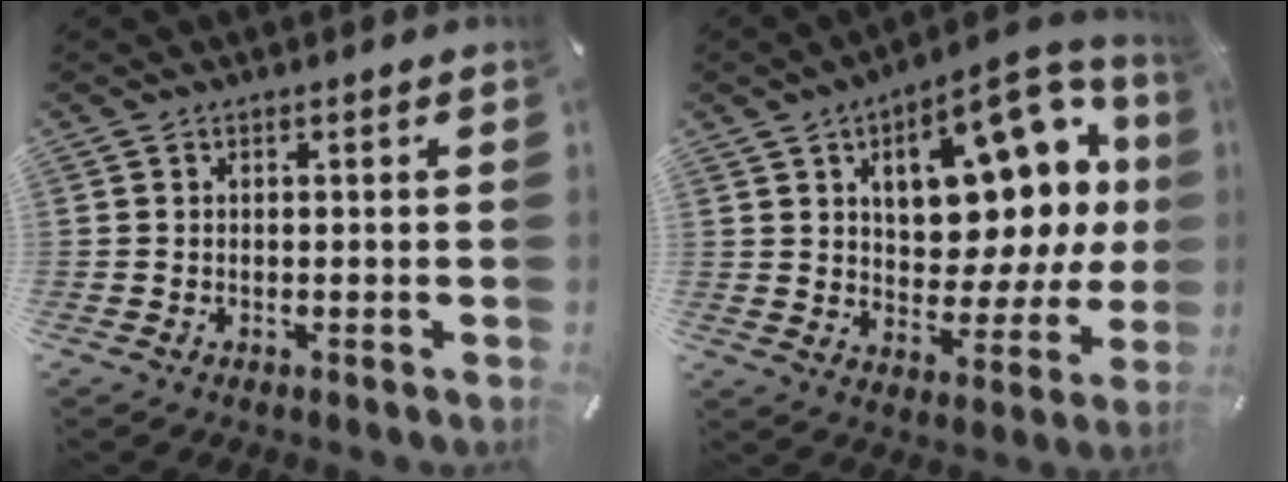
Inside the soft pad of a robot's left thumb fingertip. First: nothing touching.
{"total": 20.1, "force": [8.3, 10.8, 14.8], "torque": [-0.202, -0.047, 0.137]}